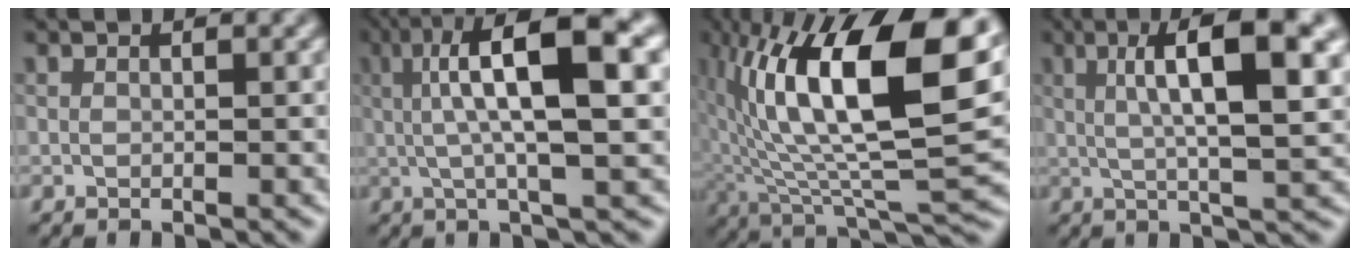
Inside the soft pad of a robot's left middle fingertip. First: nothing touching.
{"total": 10.7, "force": [1.8, 2.7, 10.2], "torque": [-0.176, 0.021, 0.040]}
{"total": 15.6, "force": [3.2, 6.0, 14.1], "torque": [-0.251, 0.008, 0.063]}
{"total": 8.8, "force": [2.1, 1.5, 8.5], "torque": [-0.136, 0.012, 0.048]}